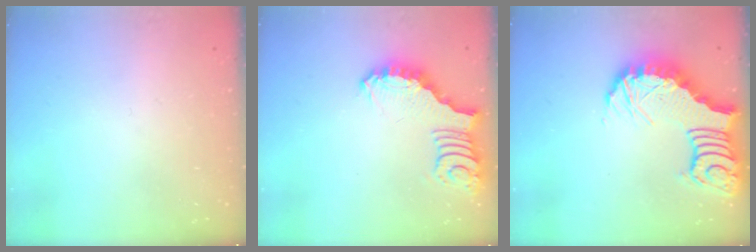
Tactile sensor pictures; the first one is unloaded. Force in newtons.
{"total": 3.4, "press": 3.3, "slide": 0.7}
{"total": 7.6, "press": 7.5, "slide": 1.2}